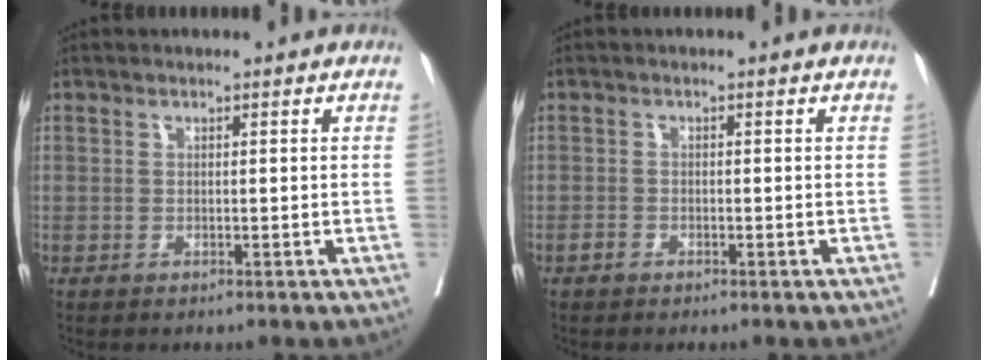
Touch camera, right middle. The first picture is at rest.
{"total": 0.9, "force": [-0.7, 0.5, 0.3], "torque": [-0.005, 0.003, -0.014]}